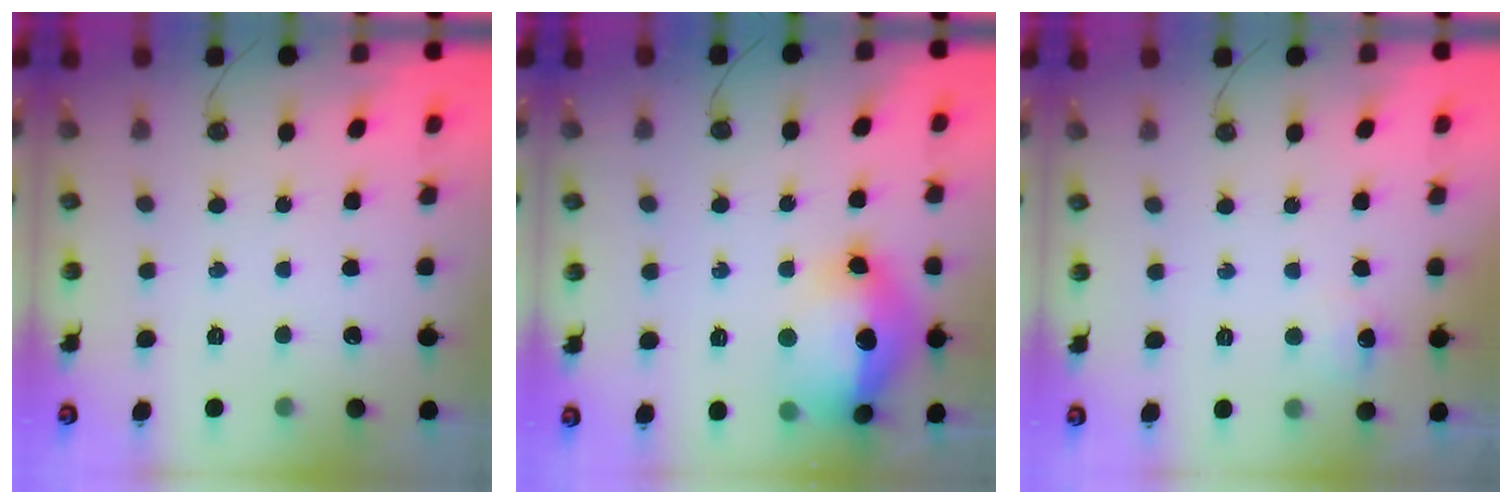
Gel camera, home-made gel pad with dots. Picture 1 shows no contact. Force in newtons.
{"total": 19.6, "press": 19.5, "slide": 1.8}
{"total": 5.9, "press": 5.8, "slide": 0.6}